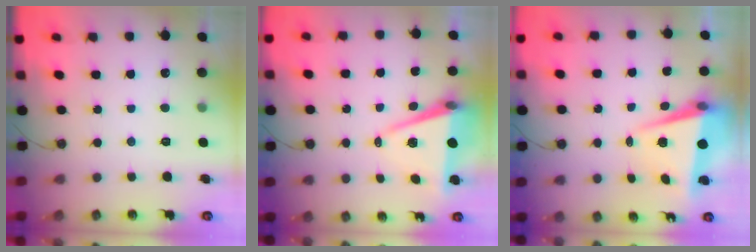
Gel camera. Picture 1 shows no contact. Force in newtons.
{"total": 7.9, "press": 6.6, "slide": 4.3}
{"total": 6.9, "press": 6.7, "slide": 1.6}